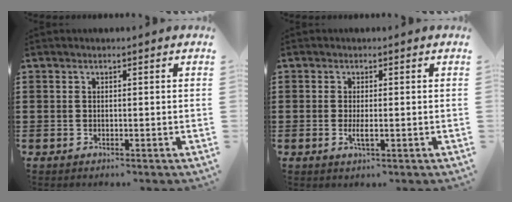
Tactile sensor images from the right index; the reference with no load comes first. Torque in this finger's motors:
{"motor_torque": [1.21, 0.93, 0.36, 0.09]}